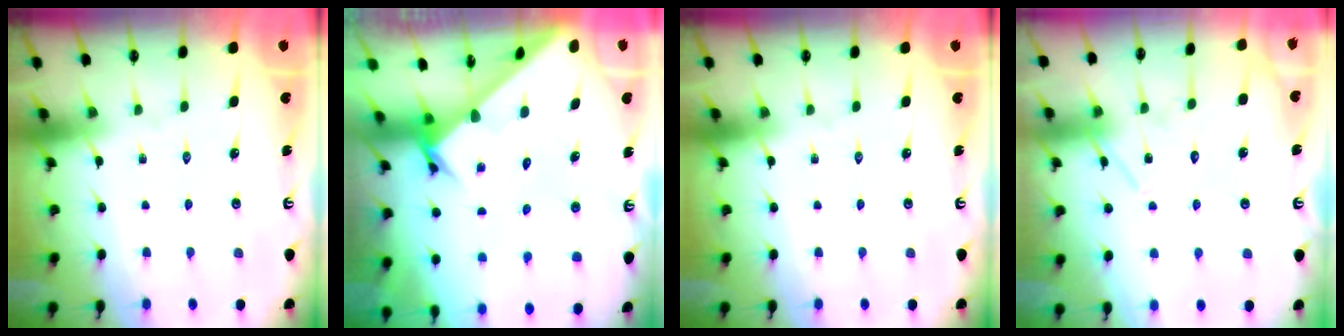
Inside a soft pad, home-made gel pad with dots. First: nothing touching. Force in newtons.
{"total": 2.8, "press": 2.8, "slide": 0.3}
{"total": 0.0}
{"total": 12.3, "press": 12.3, "slide": 0.7}